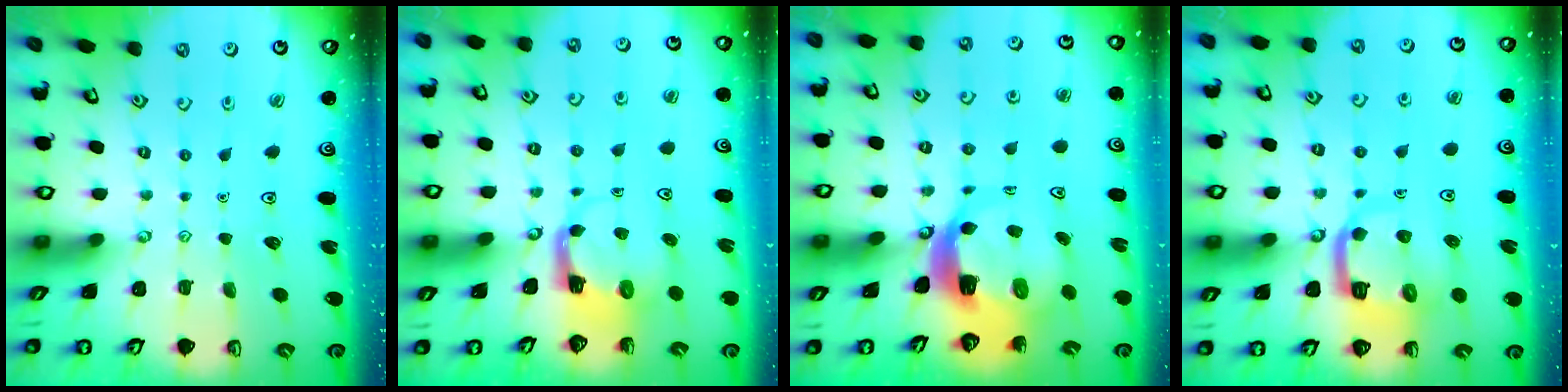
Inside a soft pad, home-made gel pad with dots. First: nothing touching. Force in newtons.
{"total": 3.9, "press": 3.8, "slide": 0.7}
{"total": 9.5, "press": 9.5, "slide": 1.0}
{"total": 10.7, "press": 10.6, "slide": 1.4}